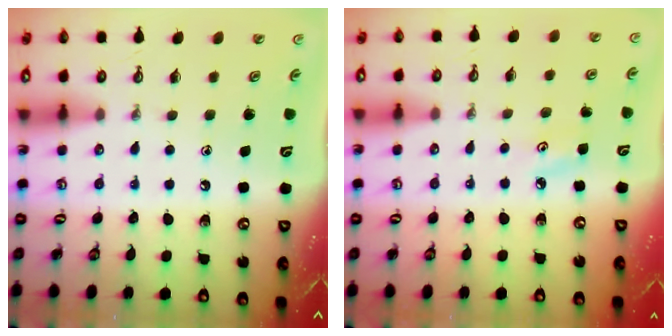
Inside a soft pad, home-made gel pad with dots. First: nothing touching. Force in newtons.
{"total": 4.7, "press": 4.7, "slide": 0.6}